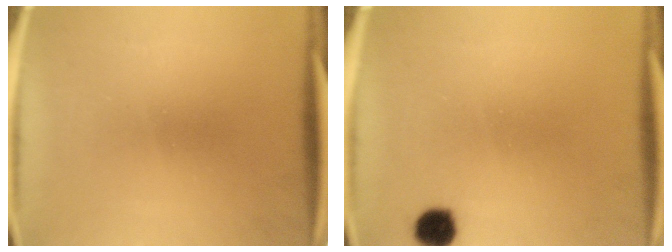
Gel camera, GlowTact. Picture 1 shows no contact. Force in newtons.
{"total": 4.1}